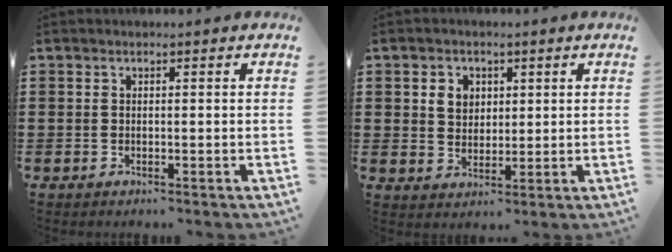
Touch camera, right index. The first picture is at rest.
{"total": 3.6, "force": [1.3, 3.0, 1.3], "torque": [-0.036, 0.013, 0.023]}